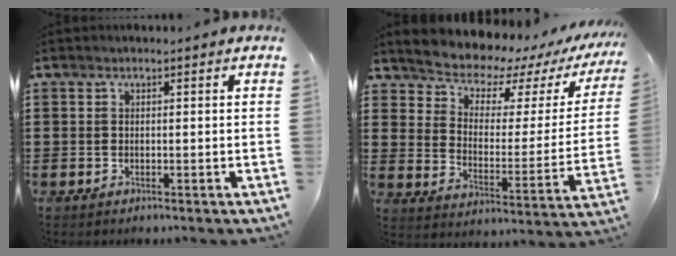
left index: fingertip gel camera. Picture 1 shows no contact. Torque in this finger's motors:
{"motor_torque": [2.14, 0.00, 1.06, 0.11]}